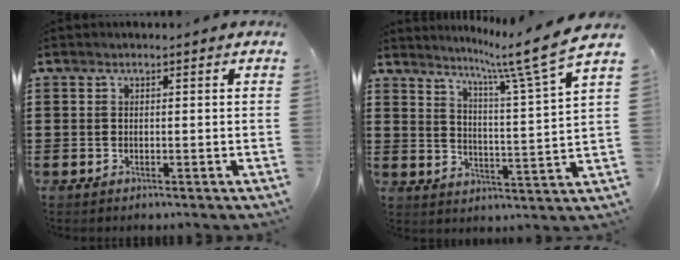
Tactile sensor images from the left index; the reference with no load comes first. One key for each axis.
{"total": 8.4, "fx": 7.0, "fy": -1.2, "fz": 4.5, "tx": -0.084, "ty": -0.060, "tz": 0.102}